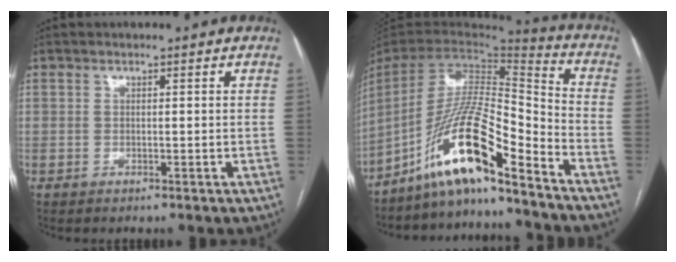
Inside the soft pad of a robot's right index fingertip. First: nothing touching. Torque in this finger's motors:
{"motor_torque": [1.14, -0.99, 0.51, 0.20]}